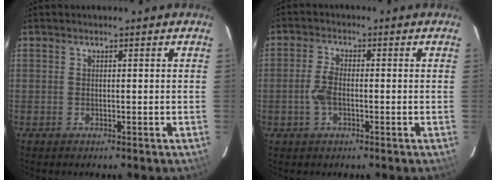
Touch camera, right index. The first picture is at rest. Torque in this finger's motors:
{"motor_torque": [0.56, -0.24, 0.43, 0.09]}